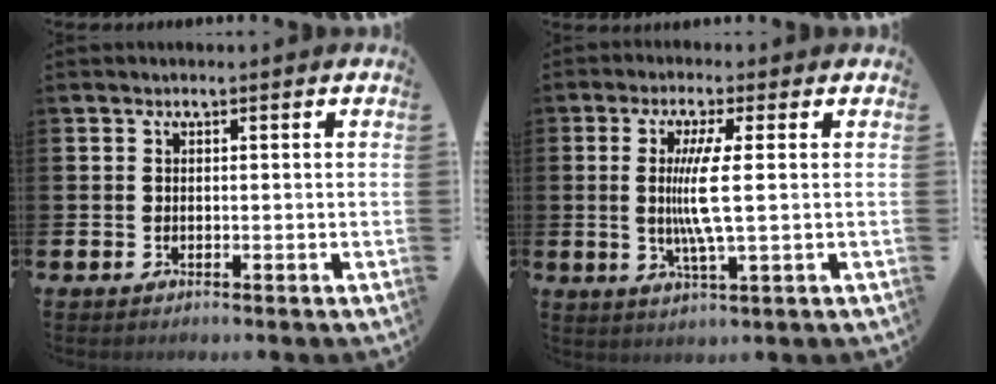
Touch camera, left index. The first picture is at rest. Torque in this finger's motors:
{"motor_torque": [1.20, -0.93, 0.36, 0.21]}